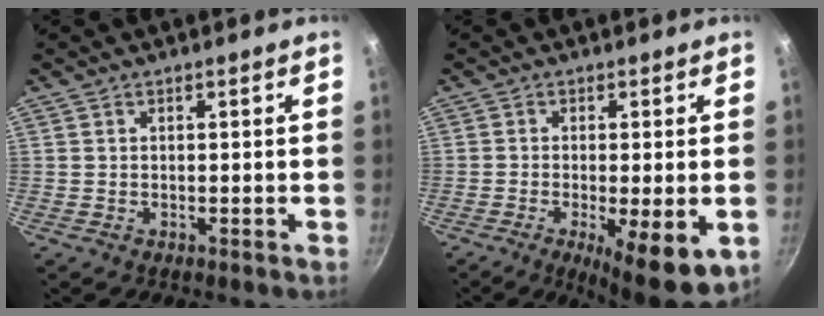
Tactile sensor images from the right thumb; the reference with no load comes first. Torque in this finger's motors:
{"motor_torque": [0.04, 0.53, -0.03, -0.01, 0.03]}